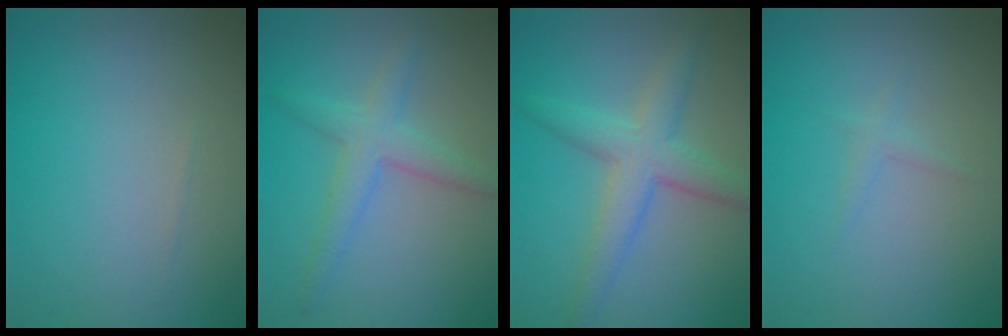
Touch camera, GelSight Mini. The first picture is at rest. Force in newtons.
{"total": 3.1, "press": 3.1, "slide": 0.0}
{"total": 4.4, "press": 4.4, "slide": 0.1}
{"total": 0.7, "press": 0.7, "slide": 0.0}